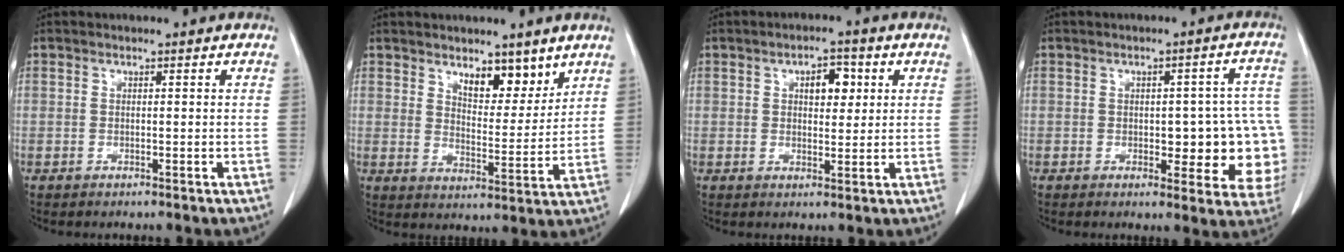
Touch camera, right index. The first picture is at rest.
{"total": 6.7, "force": [4.8, 2.7, 3.9], "torque": [-0.053, -0.011, 0.079]}
{"total": 4.6, "force": [1.5, 2.3, 3.7], "torque": [-0.054, 0.009, 0.022]}
{"total": 12.5, "force": [-1.6, 5.1, 11.2], "torque": [-0.100, 0.020, -0.013]}